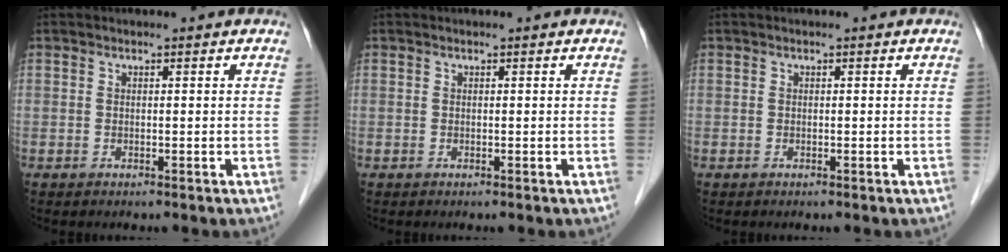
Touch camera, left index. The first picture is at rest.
{"total": 0.0}
{"total": 0.0}